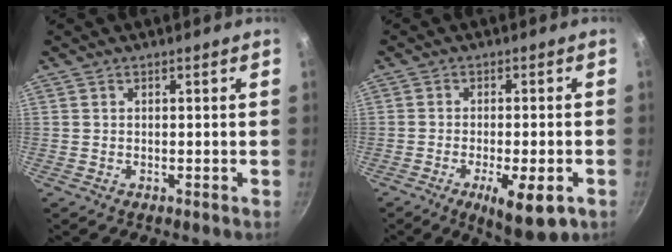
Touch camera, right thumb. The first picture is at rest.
{"total": 9.9, "force": [-4.1, 3.0, 8.5], "torque": [-0.125, 0.005, -0.055]}